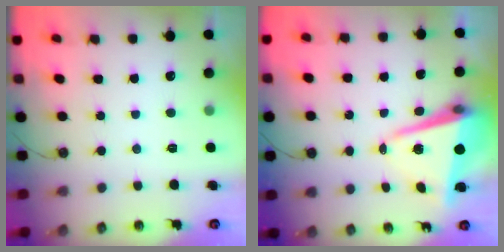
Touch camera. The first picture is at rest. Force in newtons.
{"total": 8.9, "press": 8.8, "slide": 0.7}